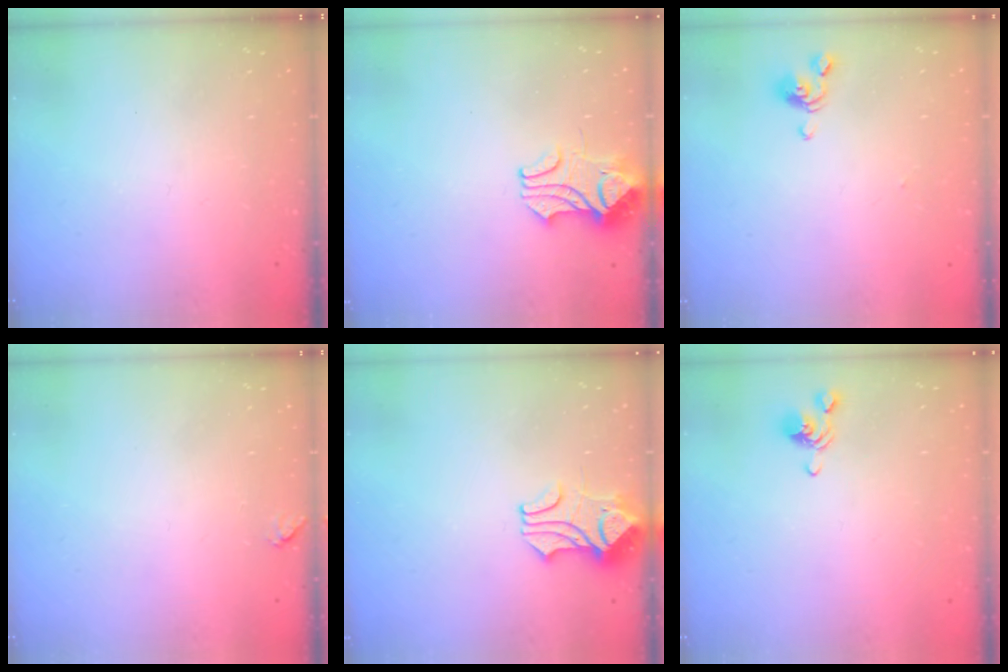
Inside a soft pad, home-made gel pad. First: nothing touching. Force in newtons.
{"total": 2.2, "press": 2.0, "slide": 0.9}
{"total": 0.8, "press": 0.6, "slide": 0.5}
{"total": 1.4, "press": 1.3, "slide": 0.5}
{"total": 1.7, "press": 1.2, "slide": 1.1}
{"total": 2.6, "press": 2.5, "slide": 0.5}